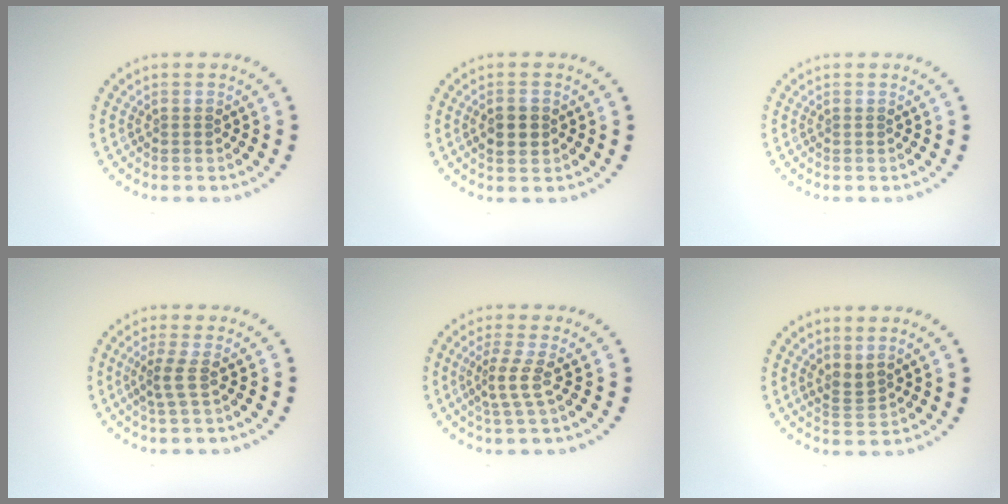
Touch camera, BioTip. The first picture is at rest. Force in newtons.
{"total": 2.3, "press": 2.3, "slide": 0.2}
{"total": 0.0}
{"total": 1.9, "press": 1.3, "slide": 1.4}
{"total": 2.4, "press": 1.5, "slide": 1.8}
{"total": 1.6, "press": 1.2, "slide": 1.1}